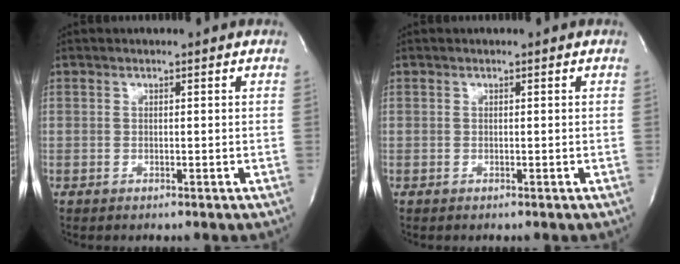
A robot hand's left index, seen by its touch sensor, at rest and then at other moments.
{"total": 0.0}